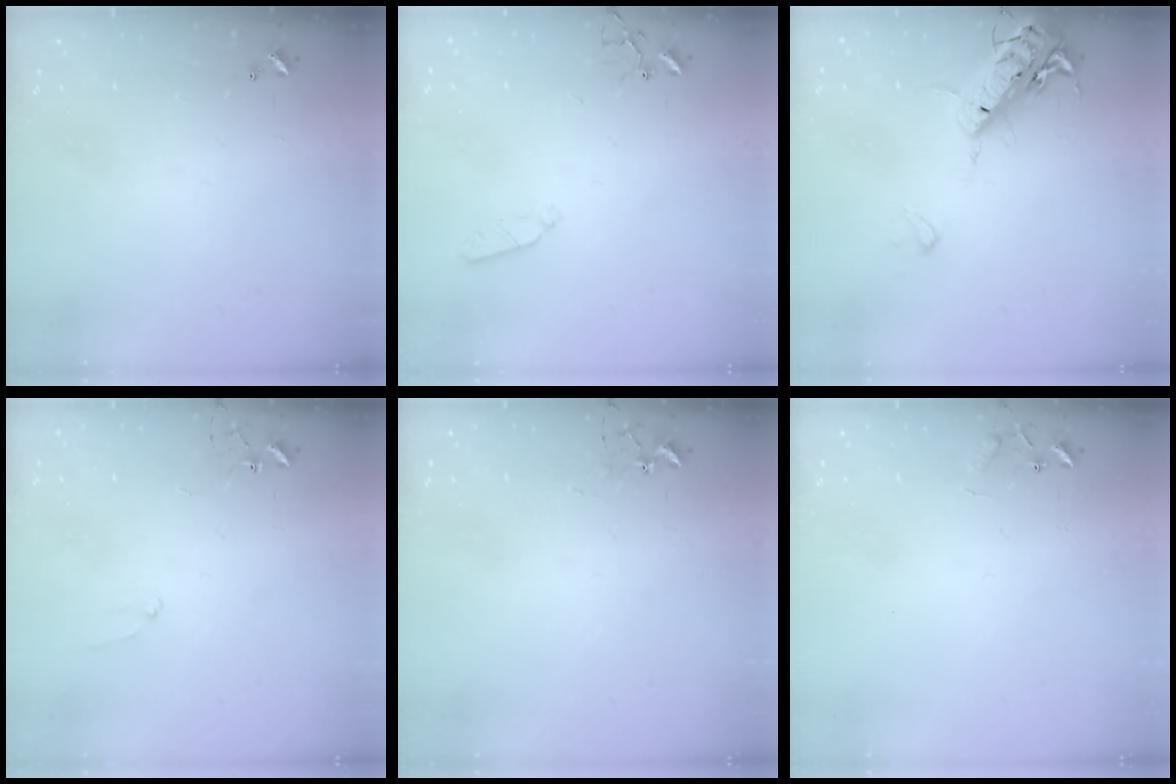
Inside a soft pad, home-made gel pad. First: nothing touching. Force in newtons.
{"total": 4.5, "press": 4.5, "slide": 0.4}
{"total": 17.5, "press": 17.2, "slide": 3.6}
{"total": 6.6, "press": 6.6, "slide": 0.8}
{"total": 5.6, "press": 5.5, "slide": 0.6}
{"total": 5.8, "press": 5.8, "slide": 0.5}